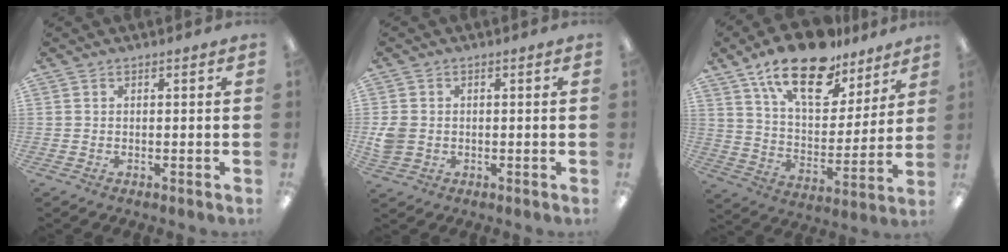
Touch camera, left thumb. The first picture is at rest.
{"total": 4.2, "force": [-0.4, 3.7, 2.0], "torque": [-0.034, 0.003, -0.008]}
{"total": 20.1, "force": [13.7, 9.2, 11.5], "torque": [-0.196, -0.075, 0.238]}